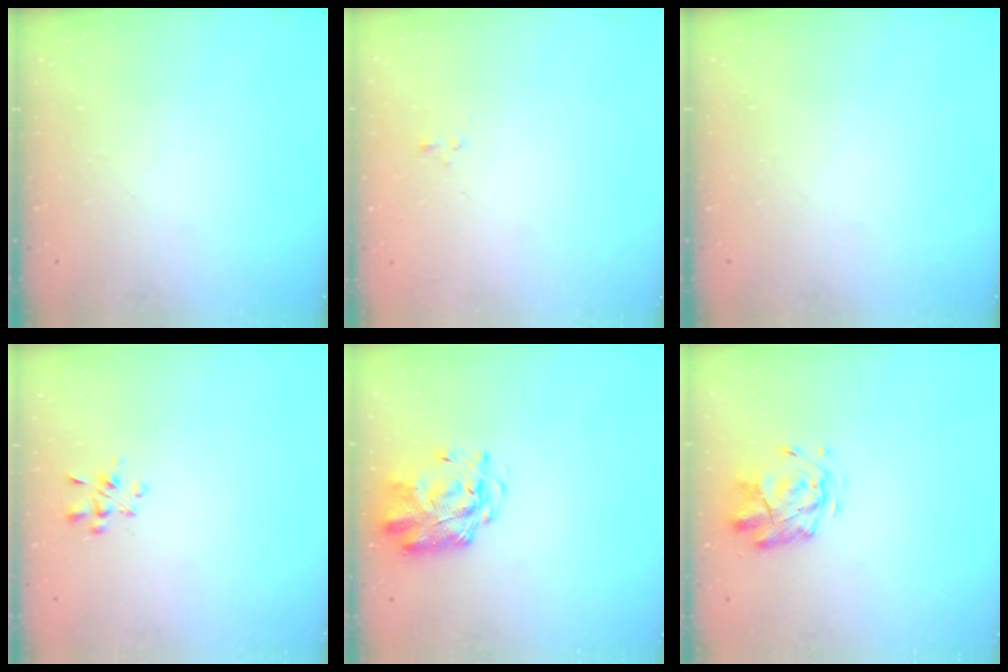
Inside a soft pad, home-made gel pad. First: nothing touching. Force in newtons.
{"total": 1.0, "press": 0.9, "slide": 0.4}
{"total": 0.0}
{"total": 3.6, "press": 3.3, "slide": 1.4}
{"total": 2.7, "press": 2.6, "slide": 0.7}
{"total": 2.7, "press": 2.4, "slide": 1.3}